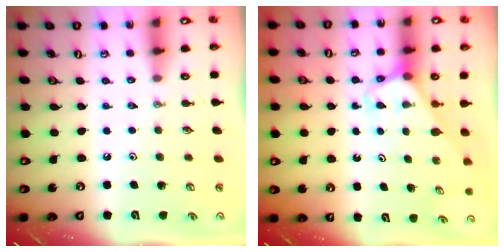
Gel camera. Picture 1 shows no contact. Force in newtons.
{"total": 3.1, "press": 3.1, "slide": 0.2}